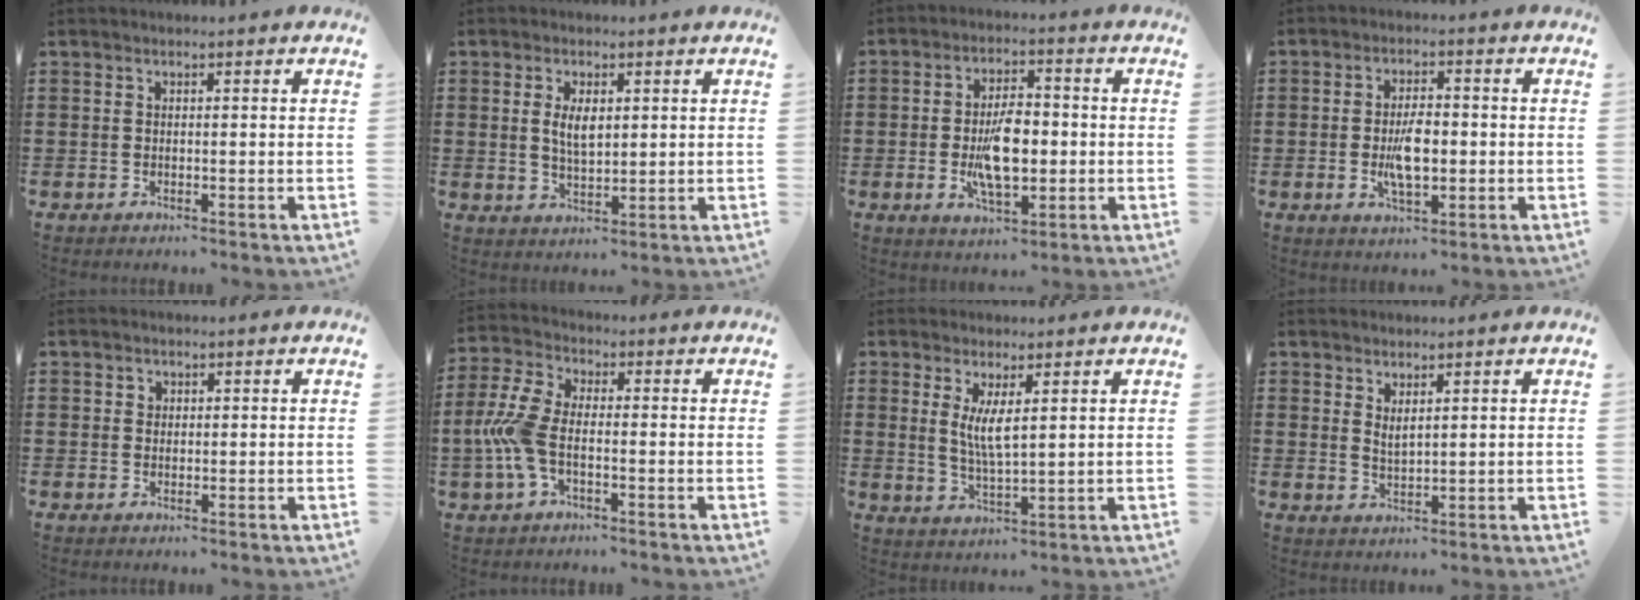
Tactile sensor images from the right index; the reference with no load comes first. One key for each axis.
{"total": 4.0, "fx": 0.8, "fy": 1.9, "fz": 3.4, "tx": -0.063, "ty": 0.003, "tz": 0.012}
{"total": 8.5, "fx": -1.1, "fy": 3.9, "fz": 7.5, "tx": -0.147, "ty": -0.003, "tz": -0.026}
{"total": 6.0, "fx": -0.8, "fy": 2.6, "fz": 5.3, "tx": -0.098, "ty": -0.003, "tz": -0.017}
{"total": 1.0, "fx": 0.4, "fy": 0.9, "fz": 0.1, "tx": -0.005, "ty": 0.003, "tz": 0.009}
{"total": 7.8, "fx": -1.3, "fy": 3.9, "fz": 6.6, "tx": -0.171, "ty": -0.009, "tz": -0.032}
{"total": 4.5, "fx": 1.5, "fy": 1.0, "fz": 4.1, "tx": -0.085, "ty": -0.002, "tz": 0.026}
{"total": 1.9, "fx": 1.6, "fy": 0.4, "fz": 0.9, "tx": -0.020, "ty": 0.002, "tz": 0.029}